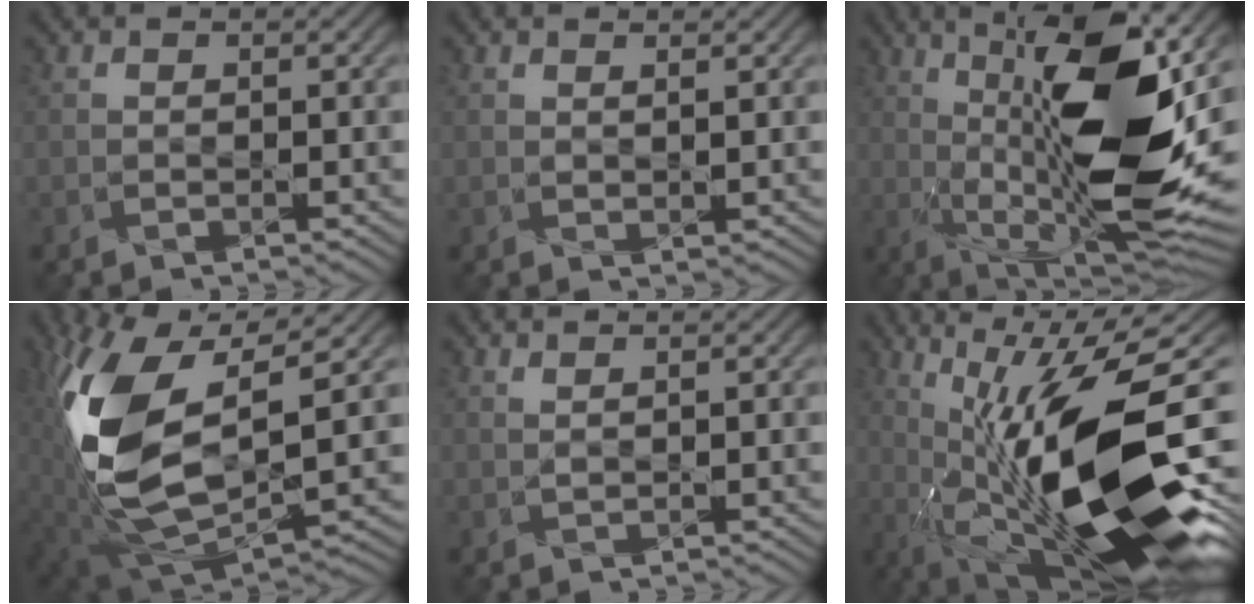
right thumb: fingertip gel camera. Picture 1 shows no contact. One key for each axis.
{"total": 0.9, "fx": 0.9, "fy": 0.1, "fz": 0.1, "tx": -0.005, "ty": -0.001, "tz": 0.017}
{"total": 17.0, "fx": 2.3, "fy": 5.9, "fz": 15.8, "tx": -0.264, "ty": 0.015, "tz": 0.045}
{"total": 15.6, "fx": 2.8, "fy": 8.7, "fz": 12.7, "tx": -0.286, "ty": -0.023, "tz": 0.062}
{"total": 1.2, "fx": 1.0, "fy": 0.3, "fz": 0.5, "tx": -0.005, "ty": -0.002, "tz": 0.018}
{"total": 20.0, "fx": -1.6, "fy": 7.0, "fz": 18.7, "tx": -0.303, "ty": 0.001, "tz": -0.039}